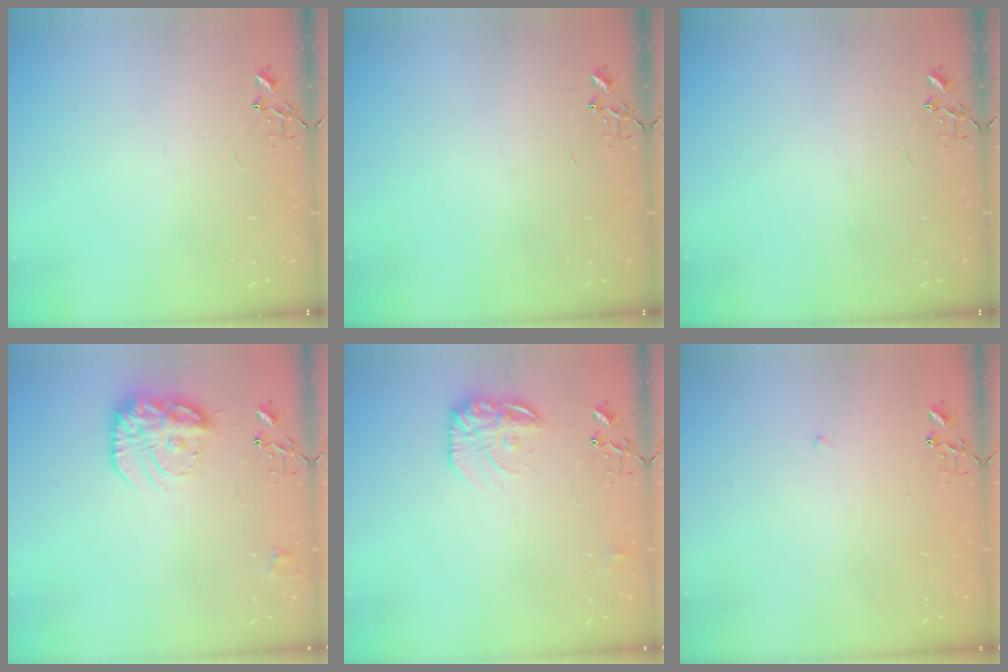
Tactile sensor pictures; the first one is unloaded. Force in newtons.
{"total": 0.0}
{"total": 0.0}
{"total": 17.4, "press": 17.3, "slide": 1.2}
{"total": 13.6, "press": 13.6, "slide": 0.7}
{"total": 2.3, "press": 2.3, "slide": 0.3}